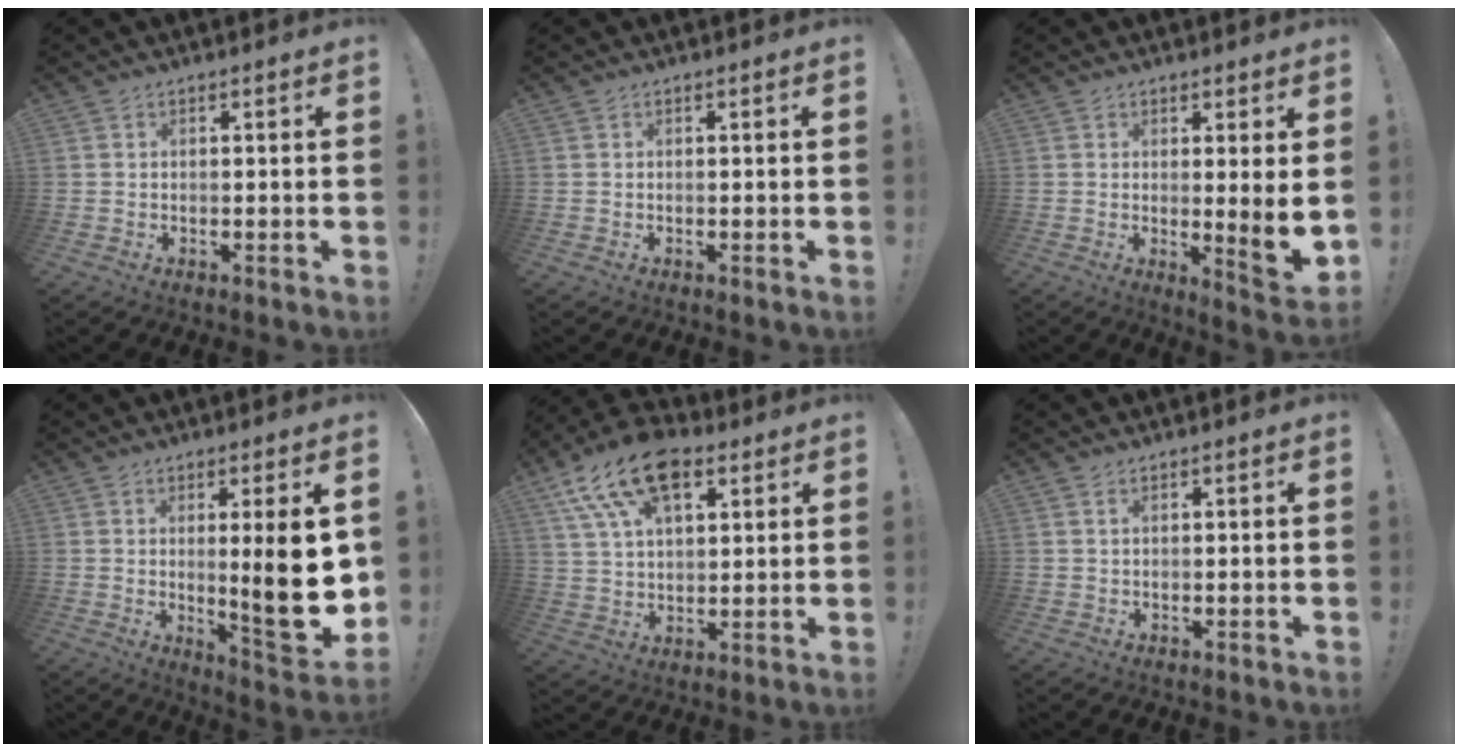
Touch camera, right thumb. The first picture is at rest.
{"total": 0.0}
{"total": 6.6, "force": [0.9, -0.1, 6.6], "torque": [-0.083, -0.026, 0.014]}
{"total": 14.9, "force": [1.3, 2.2, 14.7], "torque": [-0.189, -0.028, 0.019]}
{"total": 17.8, "force": [9.2, 10.0, 11.4], "torque": [-0.204, -0.038, 0.168]}
{"total": 0.8, "force": [0.5, 0.2, 0.6], "torque": [-0.004, -0.003, 0.007]}